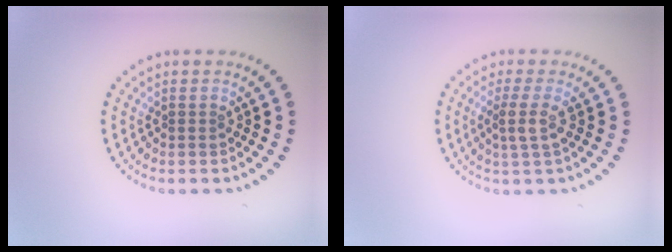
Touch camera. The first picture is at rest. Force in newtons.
{"total": 2.1, "press": 1.6, "slide": 1.3}